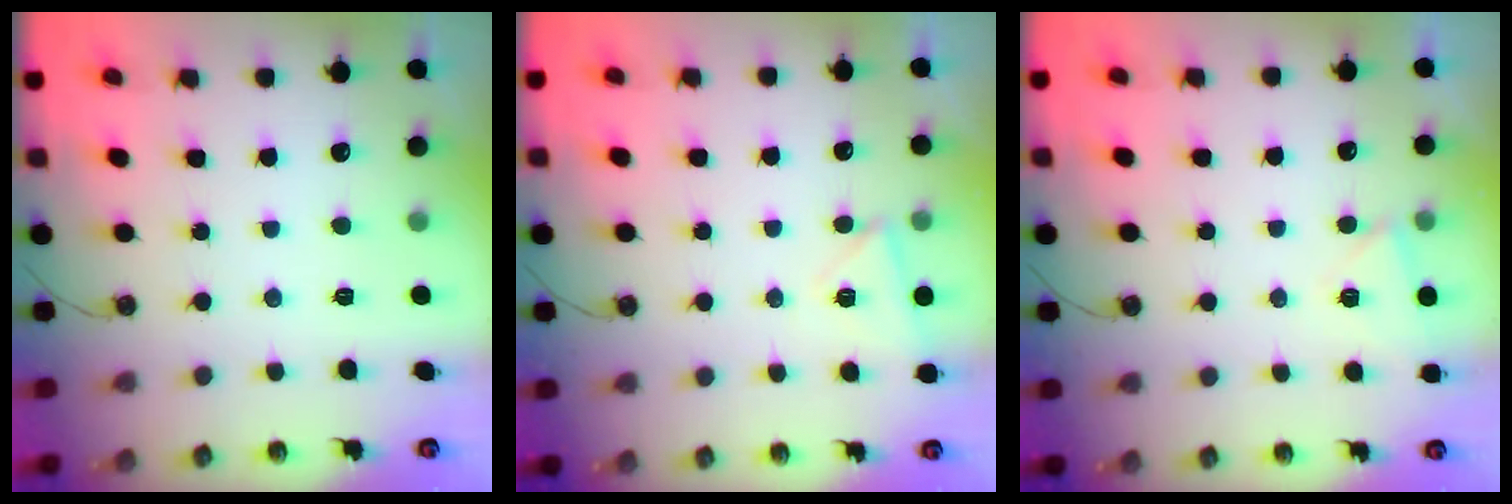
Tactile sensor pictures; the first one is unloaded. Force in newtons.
{"total": 5.2, "press": 4.5, "slide": 2.6}
{"total": 4.9, "press": 4.1, "slide": 2.6}